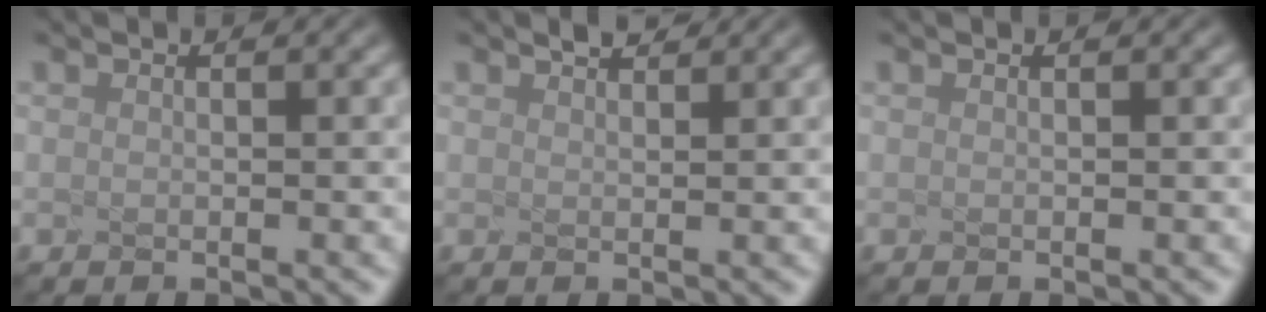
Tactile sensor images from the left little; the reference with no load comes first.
{"total": 0.8, "force": [0.6, -0.4, -0.3], "torque": [0.001, 0.000, 0.018]}
{"total": 0.0}